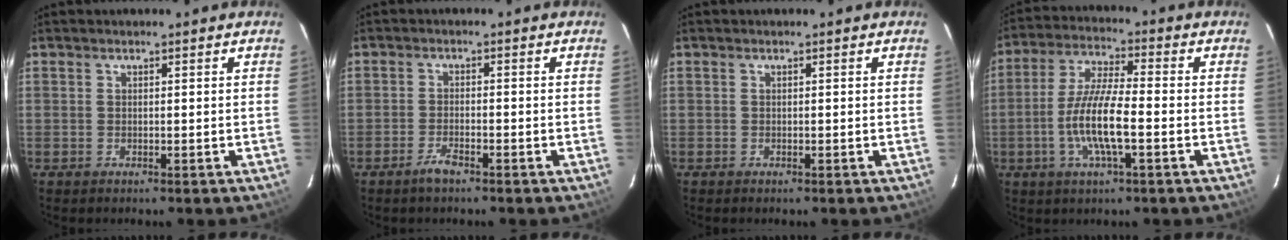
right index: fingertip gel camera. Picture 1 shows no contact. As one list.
[{"total": 2.9, "force": [-2.2, 0.7, 1.7], "torque": [-0.044, -0.001, -0.042]}, {"total": 0.0}, {"total": 10.7, "force": [-3.0, 2.0, 10.1], "torque": [-0.205, -0.001, -0.060]}]